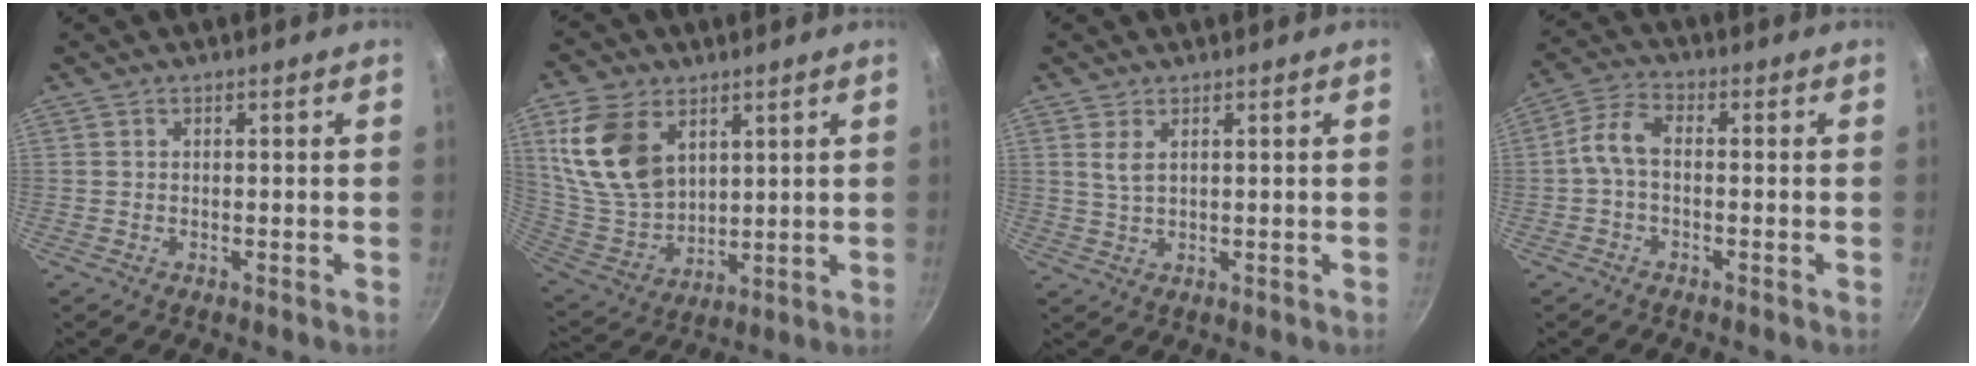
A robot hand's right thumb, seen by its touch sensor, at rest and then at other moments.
{"total": 16.7, "force": [6.6, 11.1, 10.5], "torque": [-0.184, -0.030, 0.145]}
{"total": 2.8, "force": [1.2, 1.3, 2.2], "torque": [-0.043, -0.009, 0.027]}
{"total": 5.4, "force": [-0.9, 3.1, 4.3], "torque": [-0.093, 0.028, -0.031]}